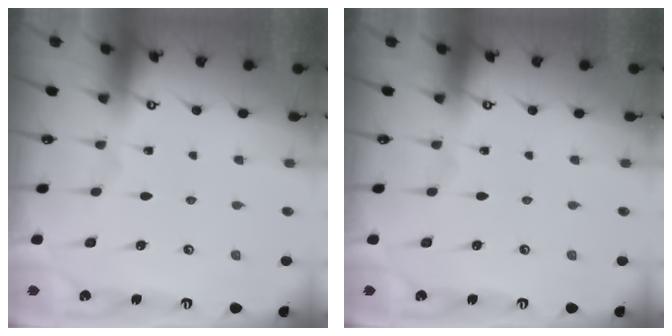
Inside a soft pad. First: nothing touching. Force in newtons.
{"total": 0.0}